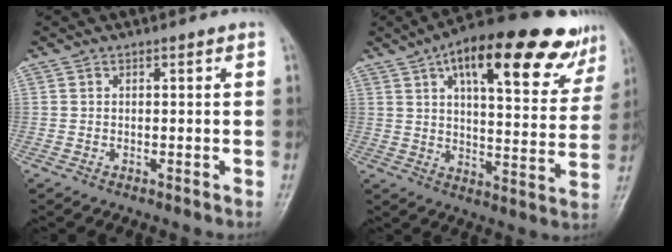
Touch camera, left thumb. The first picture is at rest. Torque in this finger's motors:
{"motor_torque": [1.26, 1.26, 1.63, -1.13, 0.16]}